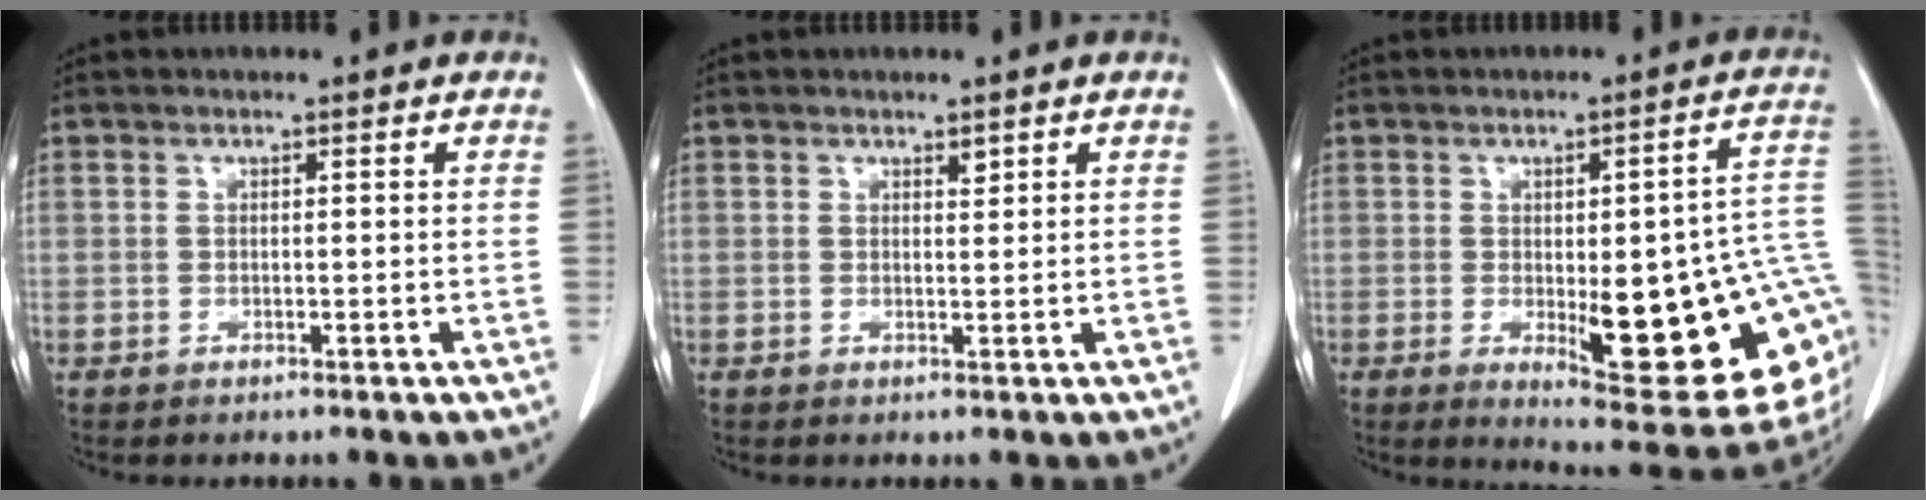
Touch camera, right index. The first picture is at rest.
{"total": 0.8, "force": [0.6, 0.2, 0.5], "torque": [-0.010, -0.006, 0.010]}
{"total": 21.5, "force": [-2.7, 5.2, 20.7], "torque": [-0.188, 0.004, -0.013]}